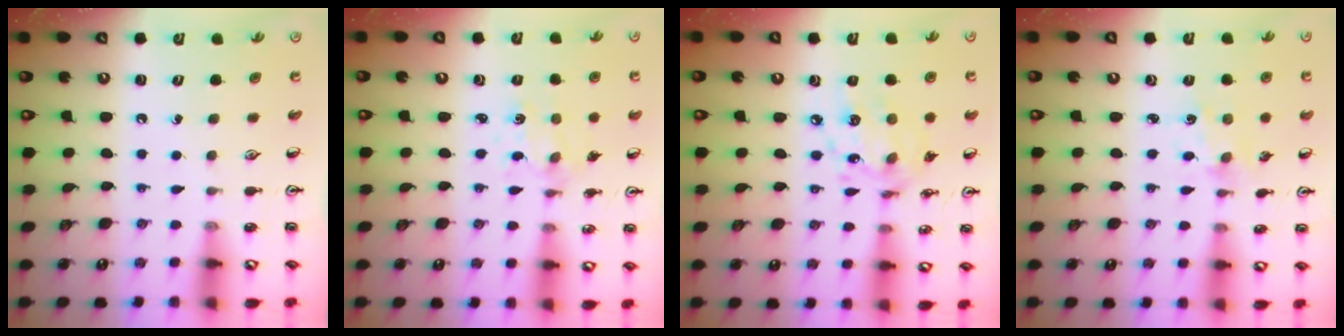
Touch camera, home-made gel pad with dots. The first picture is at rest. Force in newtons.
{"total": 2.0, "press": 2.0, "slide": 0.2}
{"total": 11.7, "press": 11.7, "slide": 0.8}
{"total": 1.5, "press": 1.4, "slide": 0.1}